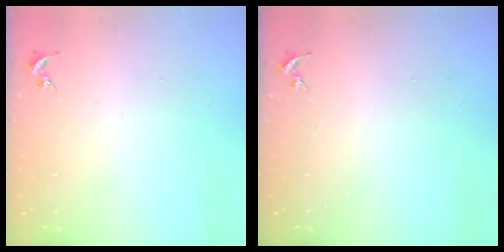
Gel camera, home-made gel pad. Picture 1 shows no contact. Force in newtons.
{"total": 0.0}